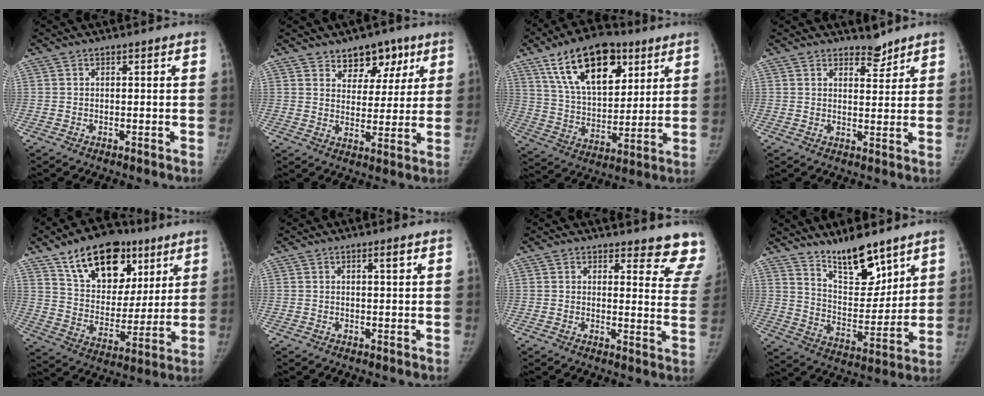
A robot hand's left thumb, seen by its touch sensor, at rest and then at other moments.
{"total": 9.2, "force": [5.7, 6.0, 3.9], "torque": [-0.008, -0.026, 0.087]}
{"total": 20.4, "force": [10.9, 10.8, 13.5], "torque": [-0.182, -0.035, 0.191]}
{"total": 3.4, "force": [3.0, 1.4, 0.8], "torque": [0.007, -0.024, 0.047]}
{"total": 21.3, "force": [11.9, 13.0, 12.0], "torque": [-0.143, -0.034, 0.200]}
{"total": 1.8, "force": [0.9, 0.3, 1.5], "torque": [-0.020, -0.003, 0.014]}
{"total": 10.9, "force": [10.5, 2.6, 1.9], "torque": [0.024, -0.101, 0.084]}
{"total": 13.7, "force": [10.4, 4.8, 7.4], "torque": [-0.079, -0.081, 0.190]}